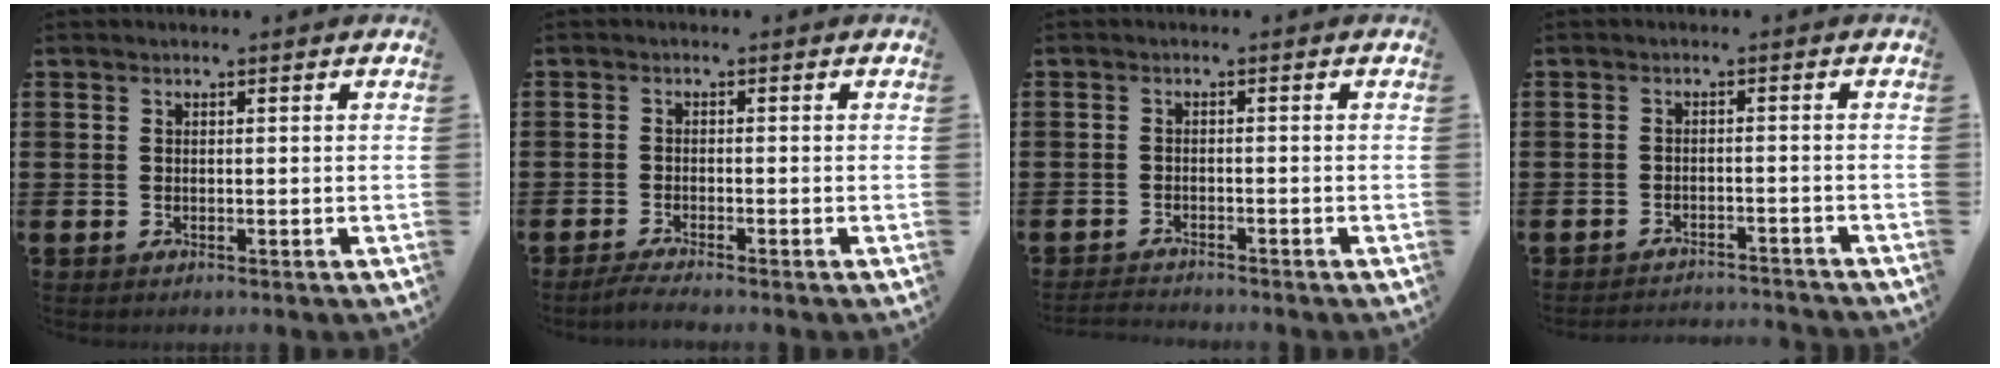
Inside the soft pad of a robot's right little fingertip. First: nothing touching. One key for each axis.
{"total": 1.5, "fx": -1.2, "fy": 0.0, "fz": 0.9, "tx": -0.015, "ty": 0.000, "tz": -0.023}
{"total": 1.3, "fx": -1.3, "fy": -0.1, "fz": 0.1, "tx": -0.004, "ty": 0.001, "tz": -0.026}
{"total": 2.0, "fx": -2.0, "fy": -0.1, "fz": -0.1, "tx": -0.002, "ty": 0.004, "tz": -0.044}